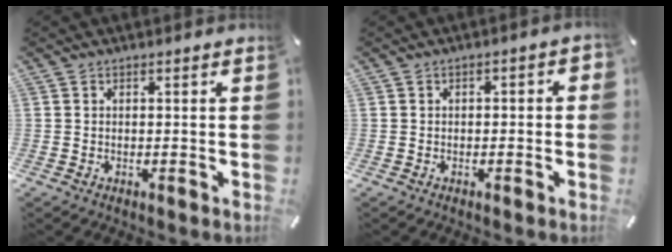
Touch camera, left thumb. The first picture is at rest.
{"total": 1.8, "force": [-1.0, 0.9, 1.1], "torque": [-0.019, 0.007, -0.021]}